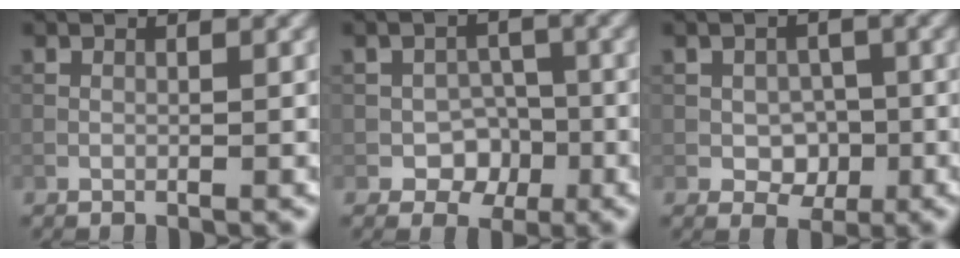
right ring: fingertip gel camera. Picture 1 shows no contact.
{"total": 3.4, "force": [-1.3, 2.7, 1.5], "torque": [-0.011, 0.005, -0.020]}
{"total": 2.9, "force": [-0.5, 2.3, 1.7], "torque": [-0.023, -0.002, -0.011]}